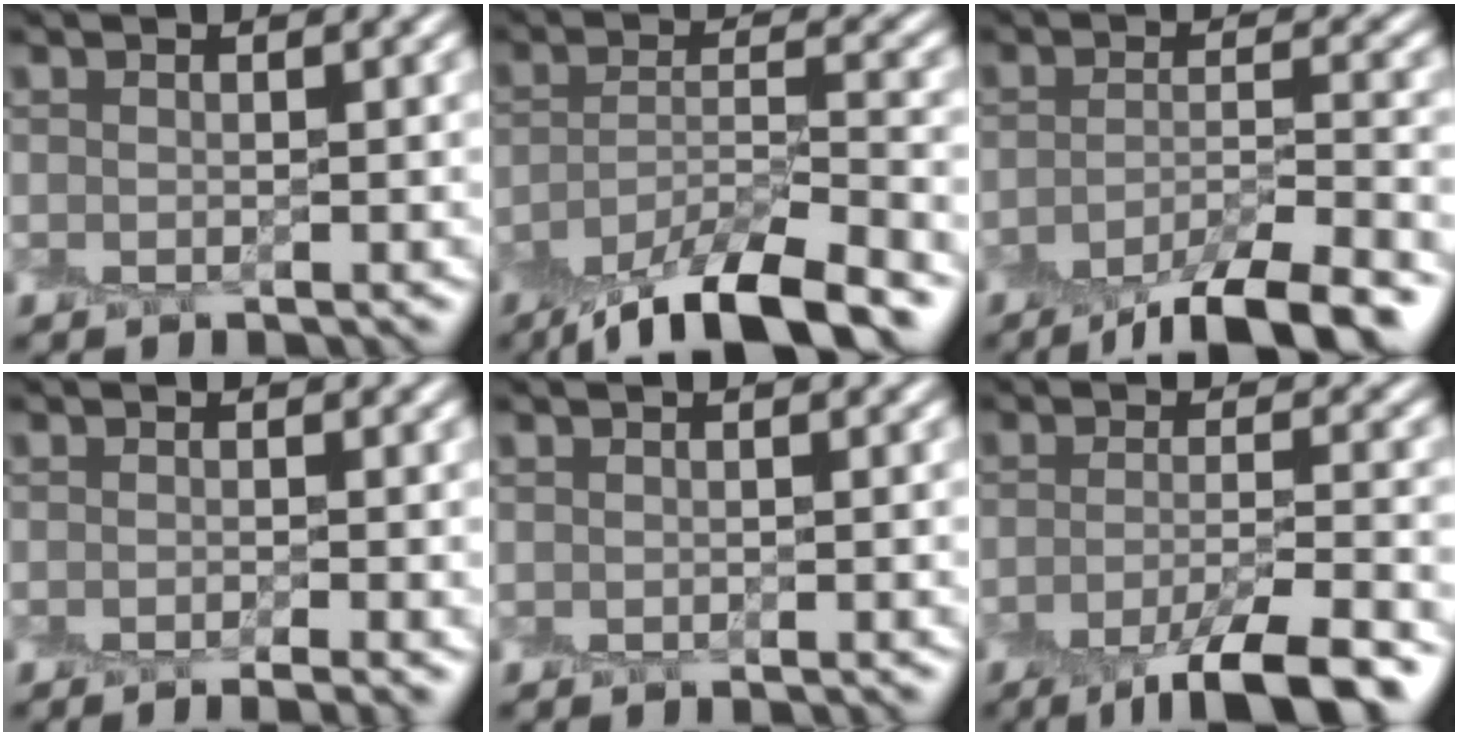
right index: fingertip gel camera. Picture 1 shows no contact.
{"total": 8.8, "force": [-6.8, 2.1, 5.1], "torque": [-0.079, -0.001, -0.120]}
{"total": 7.2, "force": [-5.3, 1.6, 4.7], "torque": [-0.064, -0.005, -0.085]}
{"total": 1.6, "force": [-0.9, 0.0, 1.4], "torque": [-0.021, -0.009, -0.017]}
{"total": 0.0}
{"total": 7.1, "force": [-4.5, 1.5, 5.3], "torque": [-0.068, -0.003, -0.074]}